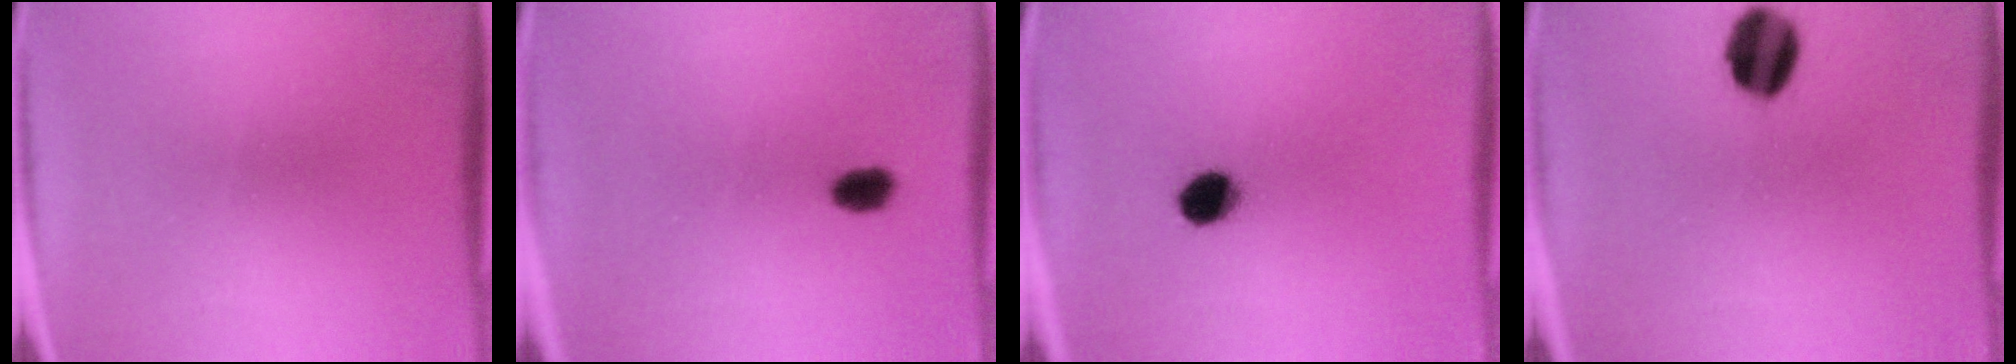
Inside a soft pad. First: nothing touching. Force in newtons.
{"total": 2.8}
{"total": 5.5}
{"total": 11.0}